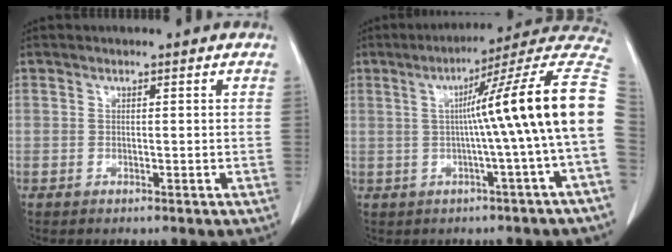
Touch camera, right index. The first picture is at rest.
{"total": 16.5, "force": [0.3, -2.0, 16.4], "torque": [-0.205, 0.030, -0.005]}